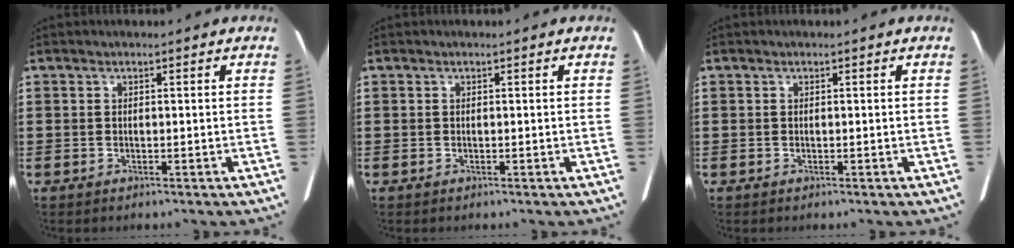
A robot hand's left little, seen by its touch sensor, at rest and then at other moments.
{"total": 0.0}
{"total": 0.0}